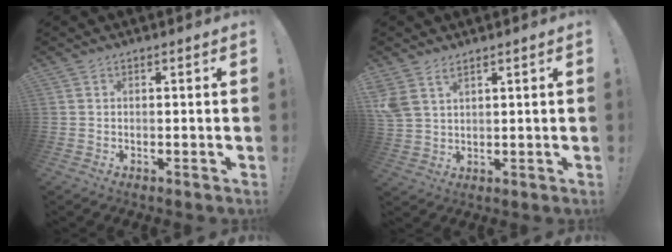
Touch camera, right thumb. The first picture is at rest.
{"total": 4.8, "force": [3.2, 2.6, 2.6], "torque": [-0.048, -0.013, 0.064]}